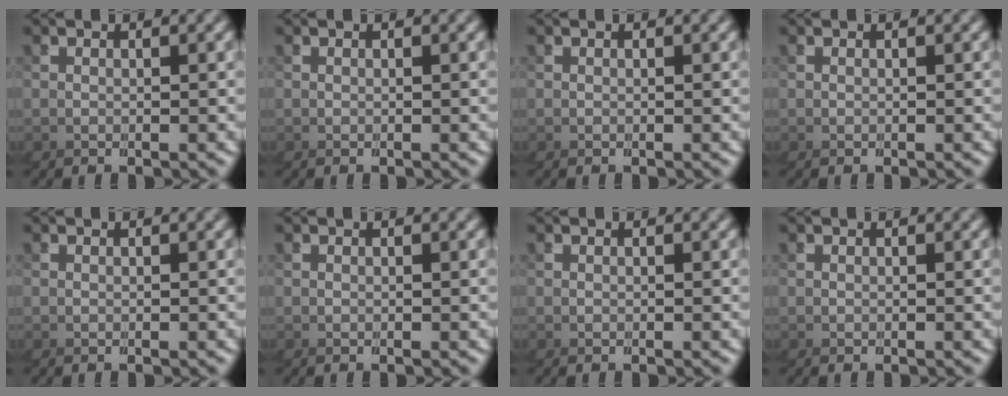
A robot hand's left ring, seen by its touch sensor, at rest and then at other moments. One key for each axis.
{"total": 0.0}
{"total": 0.0}
{"total": 0.0}
{"total": 0.0}
{"total": 0.0}
{"total": 0.0}
{"total": 0.0}